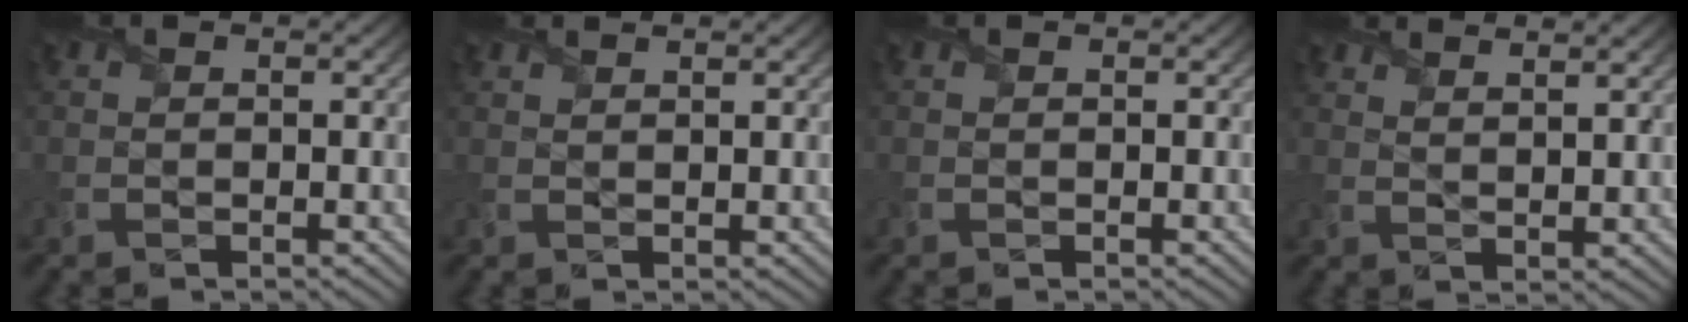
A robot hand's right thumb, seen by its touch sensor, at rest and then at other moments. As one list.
[{"total": 1.2, "force": [1.2, -0.2, 0.2], "torque": [-0.008, 0.001, 0.026]}, {"total": 0.0}, {"total": 4.2, "force": [3.7, 0.2, 1.9], "torque": [-0.032, -0.009, 0.064]}]